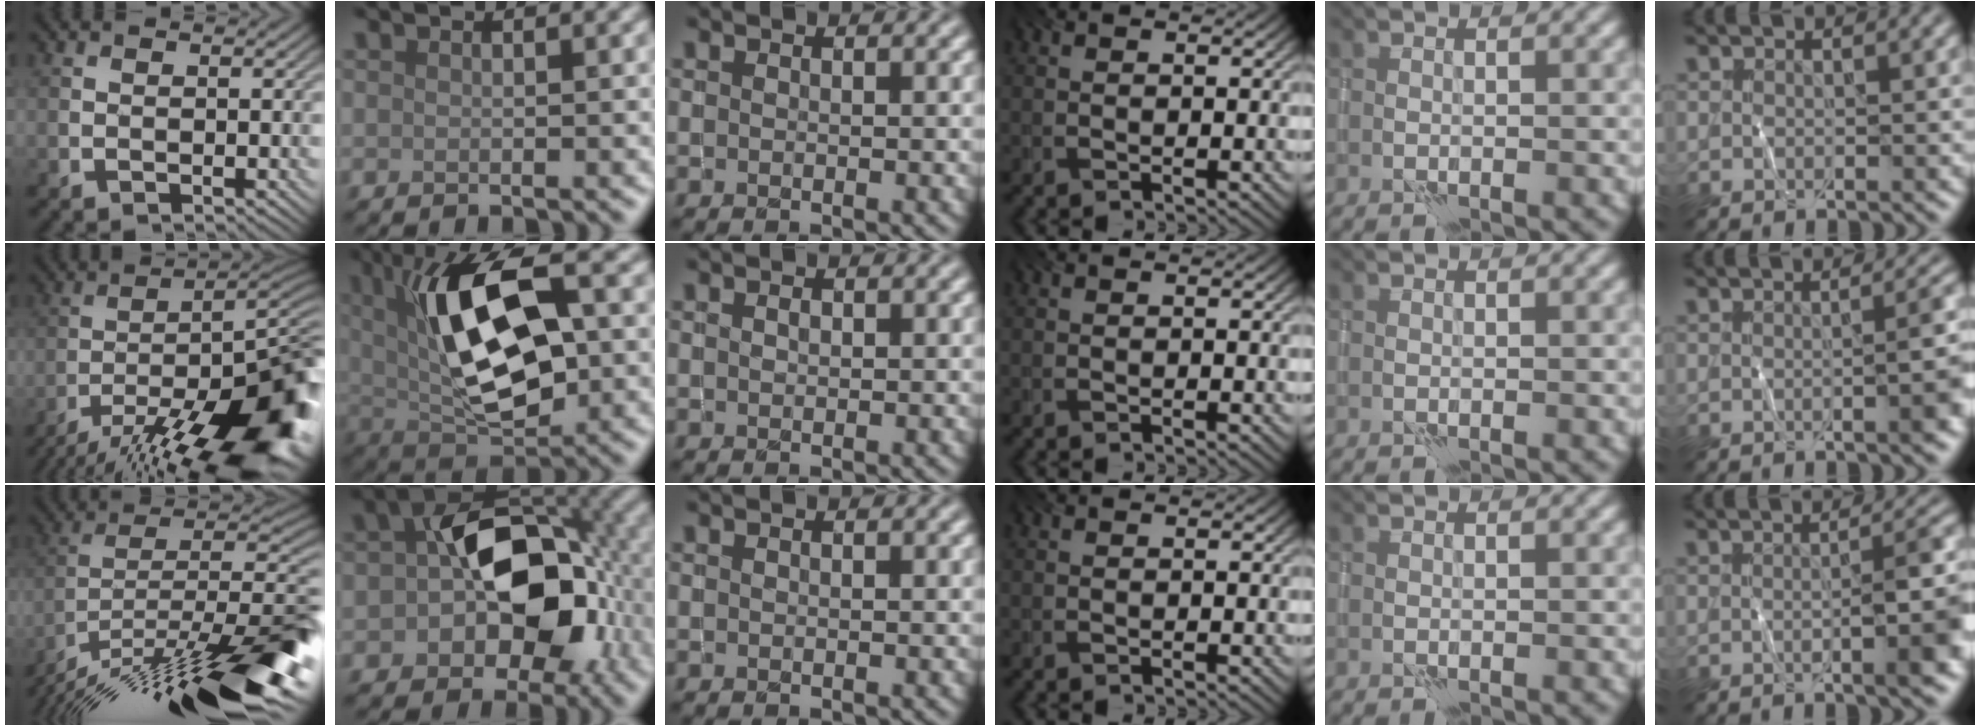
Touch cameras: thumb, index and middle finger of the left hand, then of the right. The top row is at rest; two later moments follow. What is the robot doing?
{"motion": "wrap", "object": "thread"}